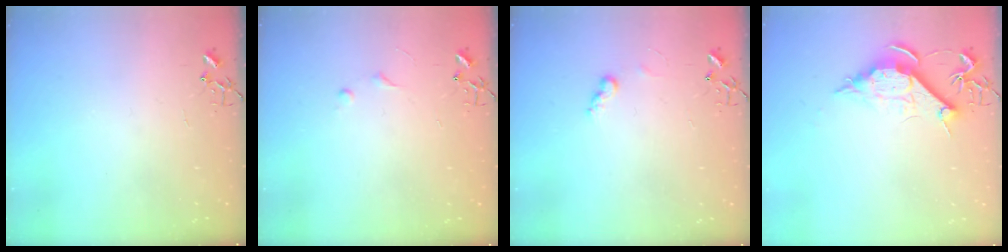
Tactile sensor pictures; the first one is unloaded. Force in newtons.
{"total": 4.5, "press": 4.5, "slide": 0.6}
{"total": 5.3, "press": 5.3, "slide": 0.1}
{"total": 9.6, "press": 9.6, "slide": 0.8}